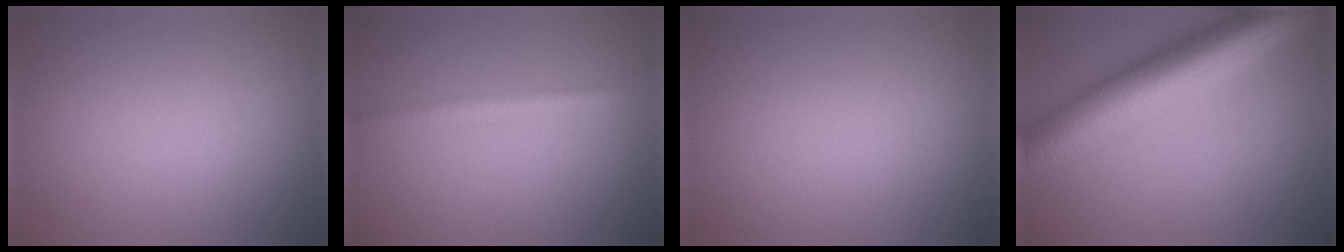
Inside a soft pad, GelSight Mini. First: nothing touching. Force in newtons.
{"total": 2.4, "press": 2.4, "slide": 0.1}
{"total": 0.0}
{"total": 11.5, "press": 11.5, "slide": 0.3}